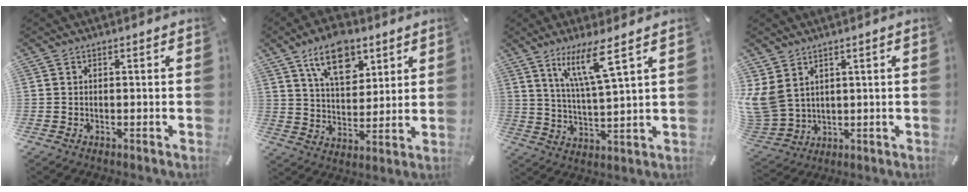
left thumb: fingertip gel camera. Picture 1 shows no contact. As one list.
[{"total": 12.9, "force": [7.6, 7.4, 7.4], "torque": [-0.118, -0.025, 0.135]}, {"total": 11.0, "force": [6.6, 1.7, 8.7], "torque": [-0.169, -0.019, 0.111]}, {"total": 8.9, "force": [3.8, 7.0, 4.0], "torque": [-0.120, -0.019, 0.076]}]